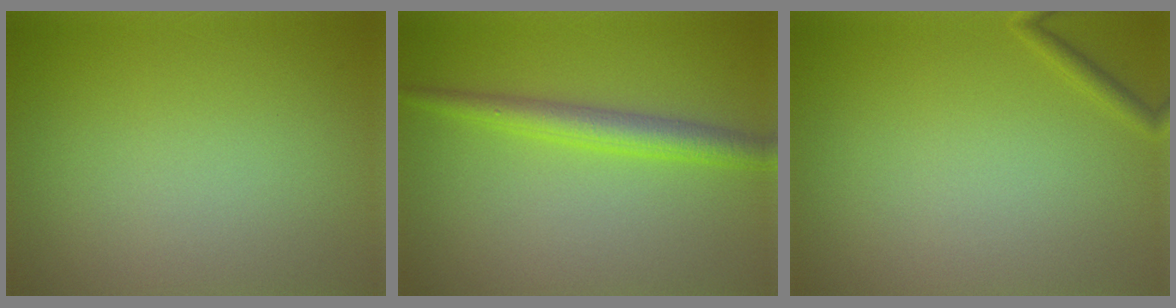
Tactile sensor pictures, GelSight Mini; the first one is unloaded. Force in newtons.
{"total": 3.2, "press": 3.2, "slide": 0.2}
{"total": 0.9, "press": 0.9, "slide": 0.1}